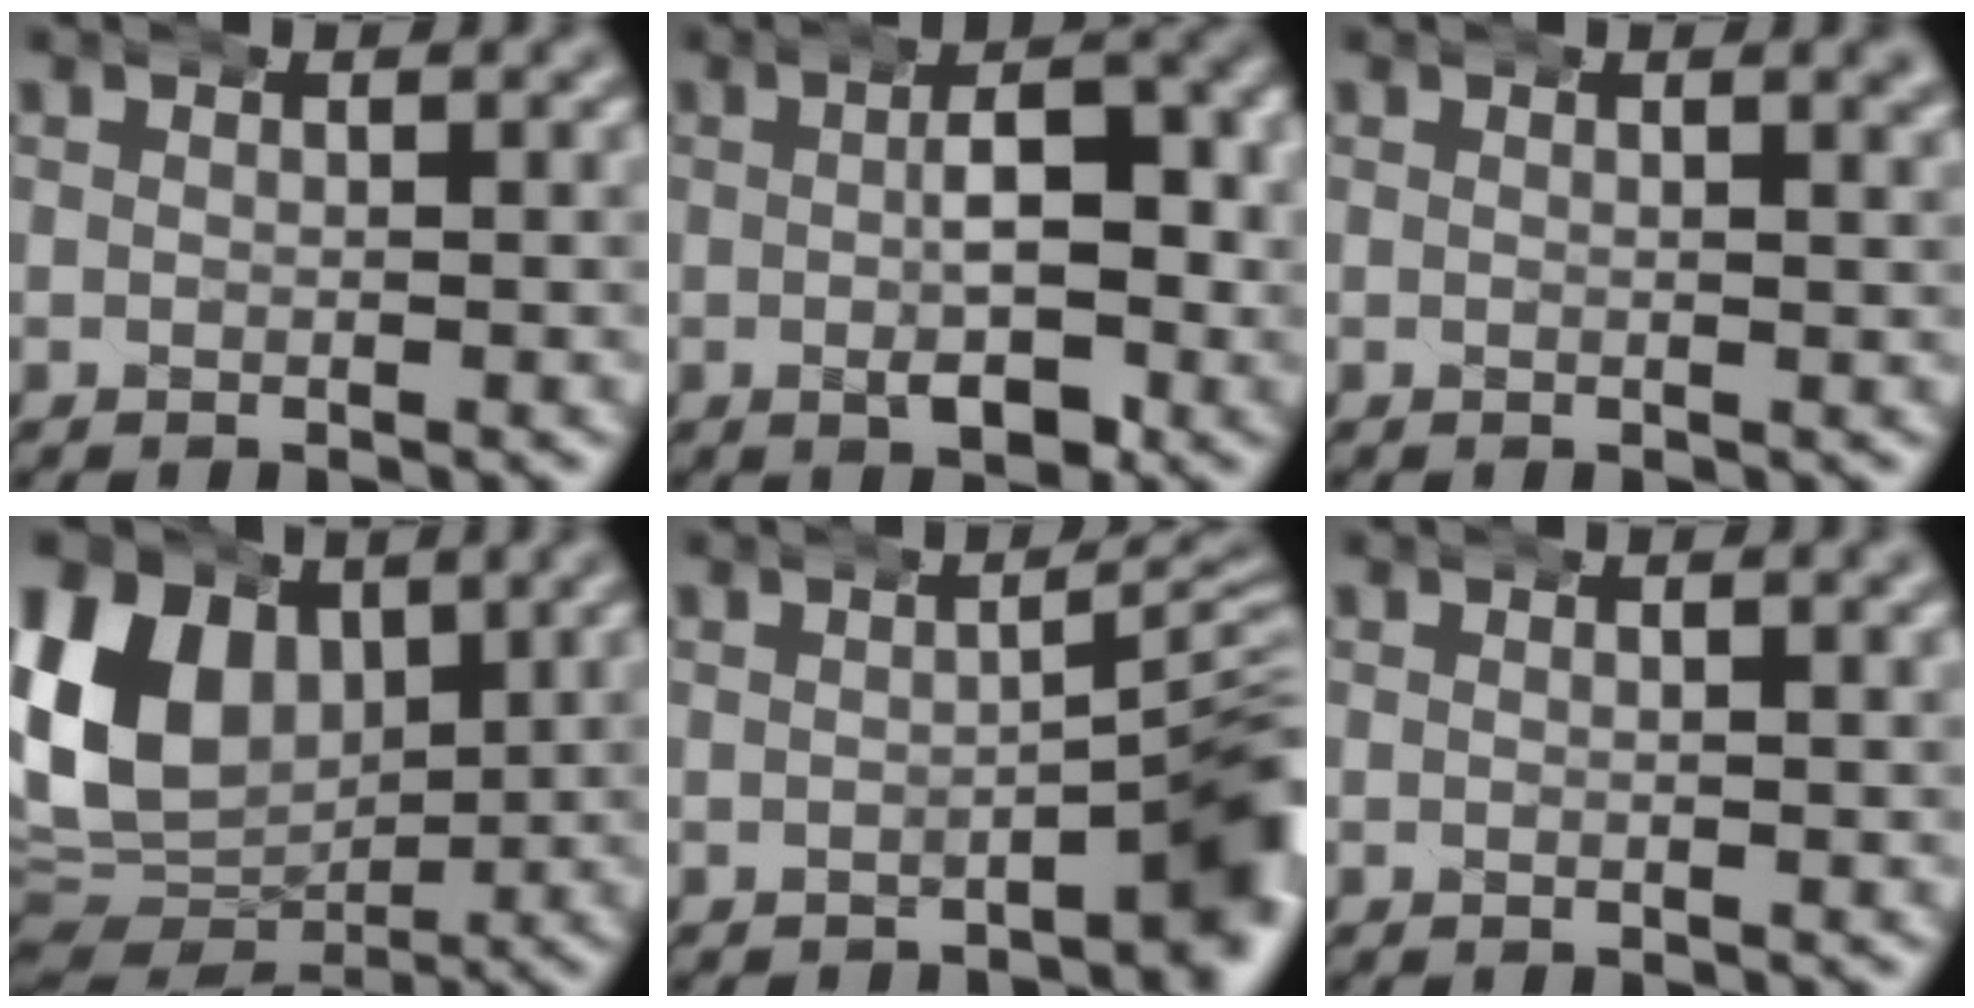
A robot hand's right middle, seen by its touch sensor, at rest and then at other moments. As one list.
[{"total": 7.7, "force": [-0.2, 3.5, 6.9], "torque": [-0.089, 0.006, -0.006]}, {"total": 1.3, "force": [0.7, 0.1, 1.1], "torque": [-0.011, 0.007, 0.007]}, {"total": 15.0, "force": [1.1, 12.5, 8.2], "torque": [-0.176, -0.022, 0.022]}, {"total": 6.4, "force": [-0.7, 3.1, 5.6], "torque": [-0.053, 0.010, -0.018]}, {"total": 0.9, "force": [0.3, -0.1, 0.8], "torque": [-0.006, 0.008, 0.004]}]